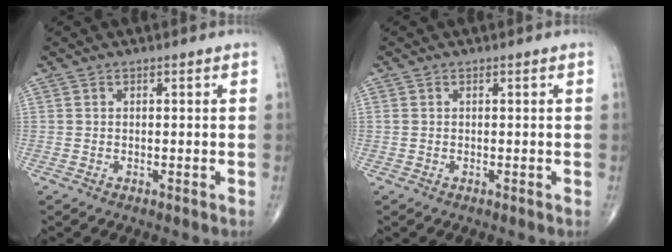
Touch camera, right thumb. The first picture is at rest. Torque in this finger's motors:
{"motor_torque": [-0.16, -0.18, 0.18, 0.24, 0.02]}